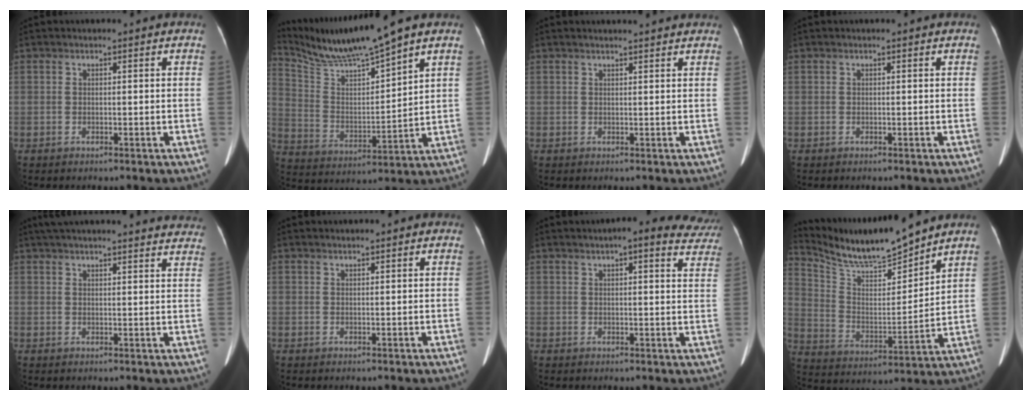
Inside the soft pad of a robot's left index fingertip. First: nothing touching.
{"total": 13.5, "force": [12.0, -1.5, 6.2], "torque": [-0.131, 0.001, 0.234]}
{"total": 5.3, "force": [5.0, 0.2, 1.8], "torque": [-0.023, 0.019, 0.053]}
{"total": 0.0}
{"total": 26.7, "force": [24.6, 3.3, 9.9], "torque": [-0.156, -0.014, 0.295]}
{"total": 1.2, "force": [1.1, 0.1, 0.4], "torque": [-0.006, 0.017, 0.021]}
{"total": 12.2, "force": [10.5, 3.0, 5.3], "torque": [-0.040, 0.011, 0.104]}
{"total": 13.9, "force": [13.1, 0.2, 4.7], "torque": [-0.105, 0.000, 0.243]}